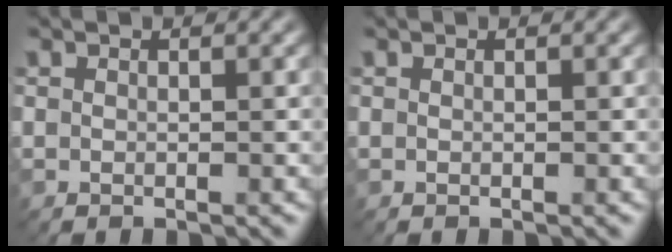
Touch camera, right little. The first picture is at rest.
{"total": 0.0}